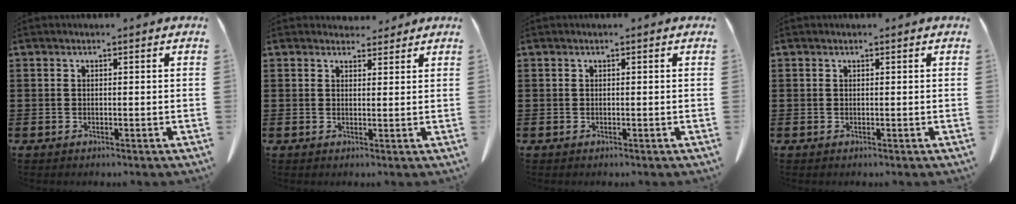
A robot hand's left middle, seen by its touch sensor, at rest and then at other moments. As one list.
[{"total": 2.6, "force": [2.4, 0.9, 0.2], "torque": [-0.002, -0.005, 0.044]}, {"total": 0.0}, {"total": 0.0}]